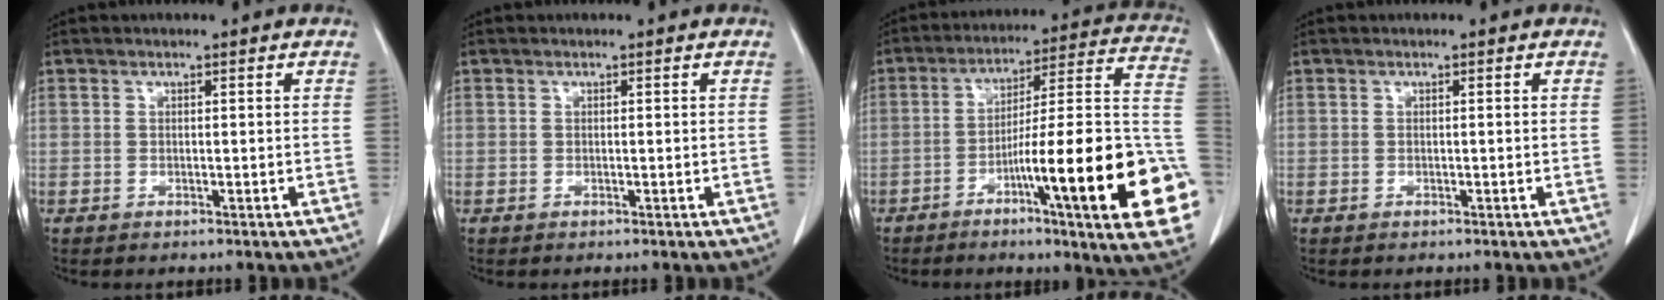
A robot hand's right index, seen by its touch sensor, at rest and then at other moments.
{"total": 0.0}
{"total": 25.1, "force": [-8.2, 1.3, 23.6], "torque": [-0.240, 0.004, -0.120]}
{"total": 0.0}